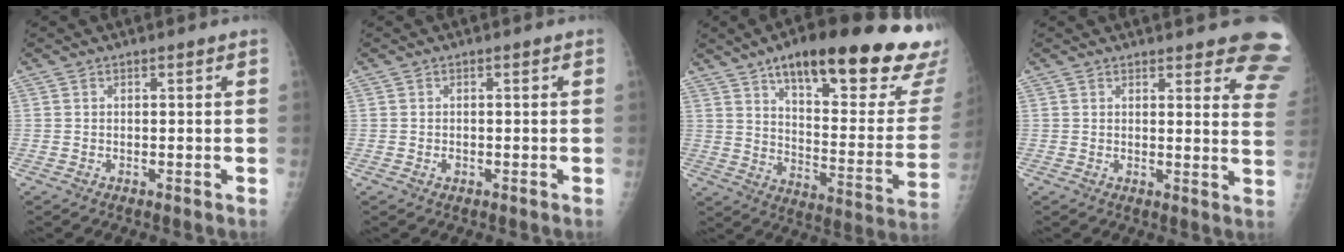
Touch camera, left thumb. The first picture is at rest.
{"total": 0.8, "force": [-0.3, 0.6, 0.5], "torque": [-0.006, 0.001, -0.005]}
{"total": 31.9, "force": [19.1, 9.2, 23.9], "torque": [-0.273, -0.049, 0.274]}
{"total": 12.2, "force": [10.2, 3.3, 5.8], "torque": [-0.023, -0.056, 0.089]}